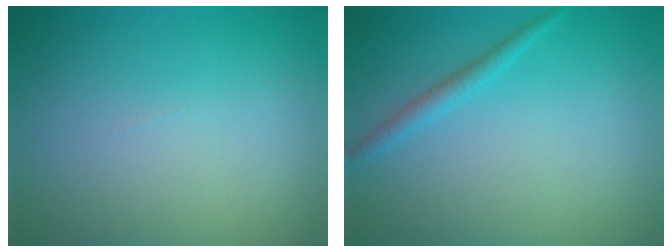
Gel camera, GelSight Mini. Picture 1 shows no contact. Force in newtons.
{"total": 1.3, "press": 1.3, "slide": 0.1}